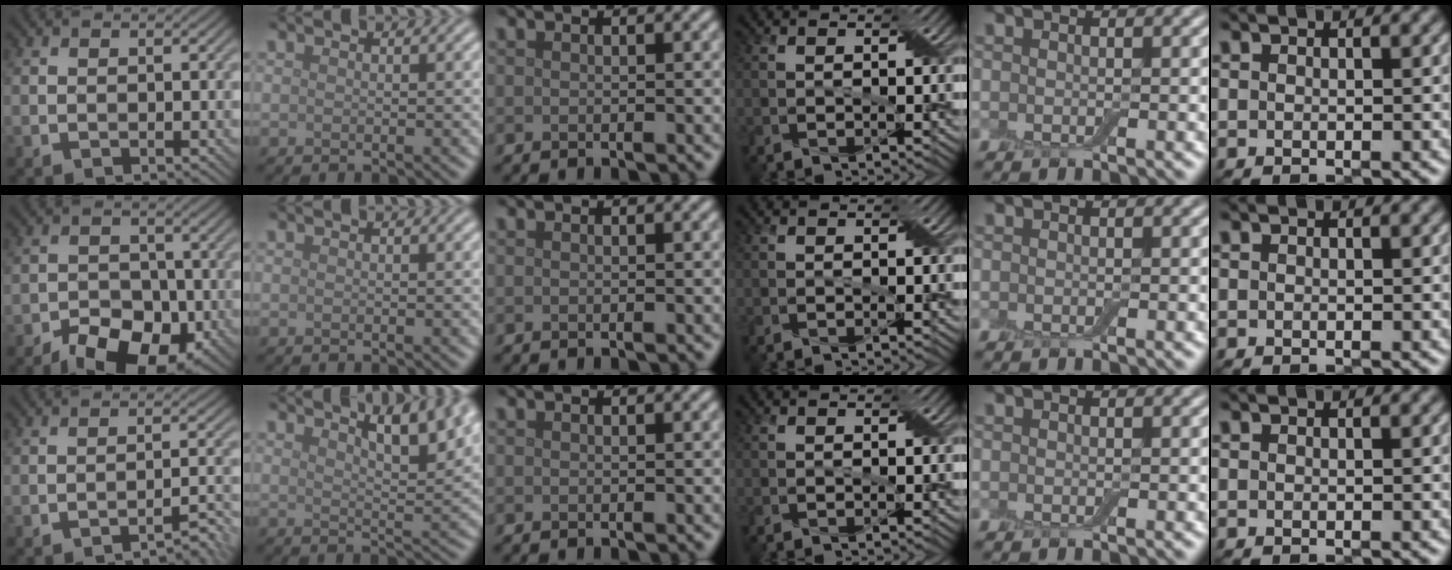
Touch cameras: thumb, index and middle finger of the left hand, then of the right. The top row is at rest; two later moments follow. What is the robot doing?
{"motion": "wrap", "object": "cling film"}